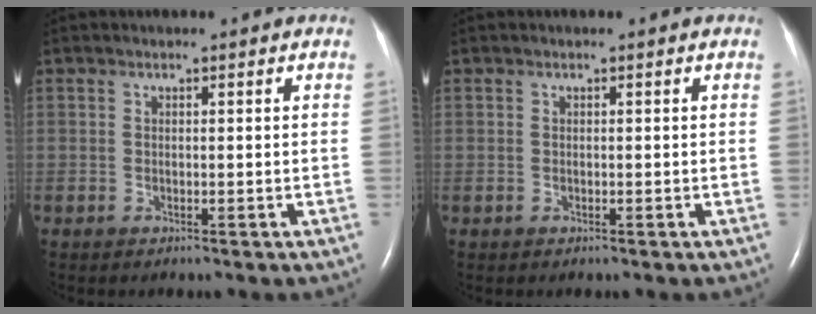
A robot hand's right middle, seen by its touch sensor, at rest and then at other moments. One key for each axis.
{"total": 0.0}